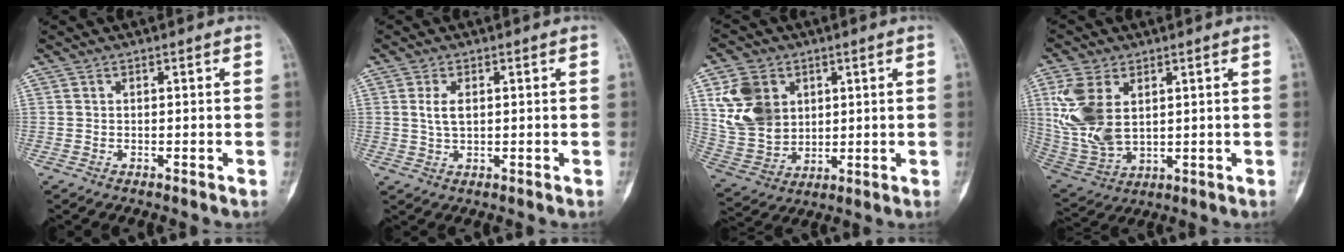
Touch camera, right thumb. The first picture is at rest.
{"total": 3.3, "force": [0.7, 1.8, 2.8], "torque": [-0.052, 0.000, 0.015]}
{"total": 13.4, "force": [4.0, 10.4, 7.3], "torque": [-0.117, -0.011, 0.089]}
{"total": 13.5, "force": [3.1, 8.4, 10.1], "torque": [-0.210, -0.009, 0.074]}